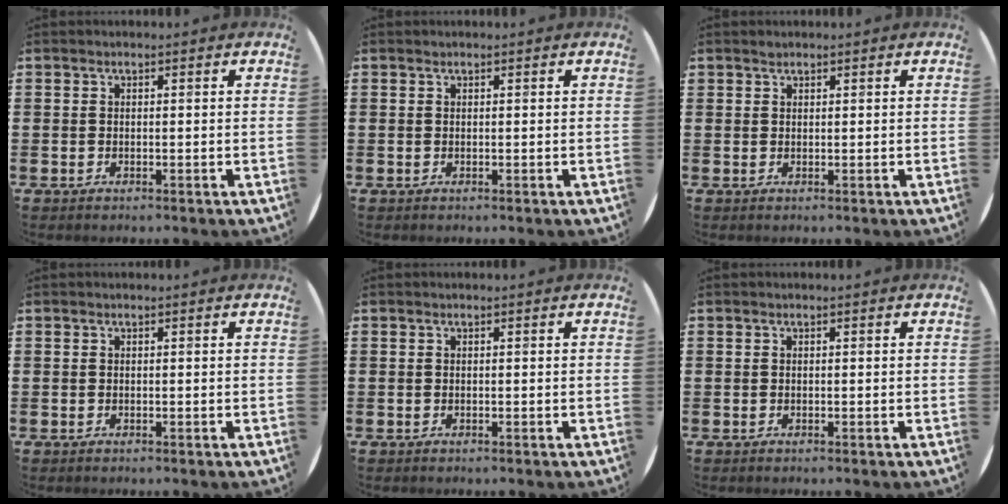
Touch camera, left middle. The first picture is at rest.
{"total": 0.0}
{"total": 0.6, "force": [0.6, 0.2, -0.1], "torque": [0.010, 0.000, 0.009]}
{"total": 0.0}
{"total": 0.0}
{"total": 0.0}